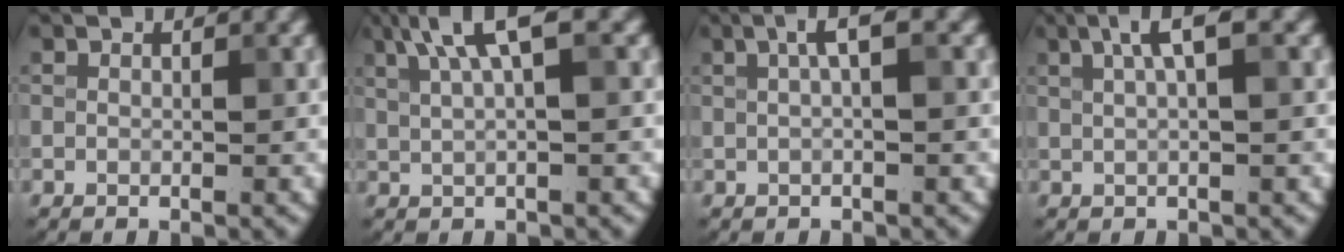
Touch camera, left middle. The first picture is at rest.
{"total": 4.9, "force": [2.5, 1.1, 4.0], "torque": [-0.066, 0.013, 0.044]}
{"total": 2.3, "force": [0.7, 0.4, 2.1], "torque": [-0.037, 0.010, 0.010]}
{"total": 3.1, "force": [1.3, 0.6, 2.8], "torque": [-0.044, 0.008, 0.022]}